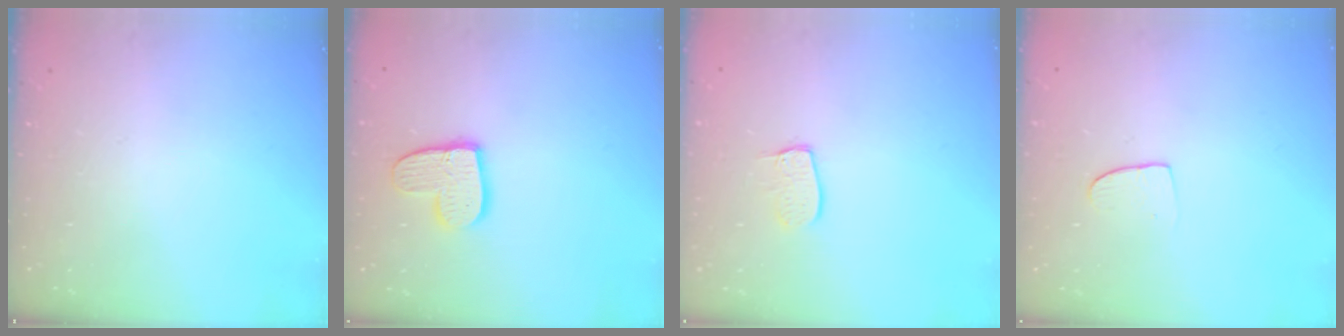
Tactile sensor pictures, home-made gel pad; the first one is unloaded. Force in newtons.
{"total": 11.5, "press": 11.4, "slide": 0.9}
{"total": 6.9, "press": 6.9, "slide": 0.2}
{"total": 6.3, "press": 6.2, "slide": 0.6}